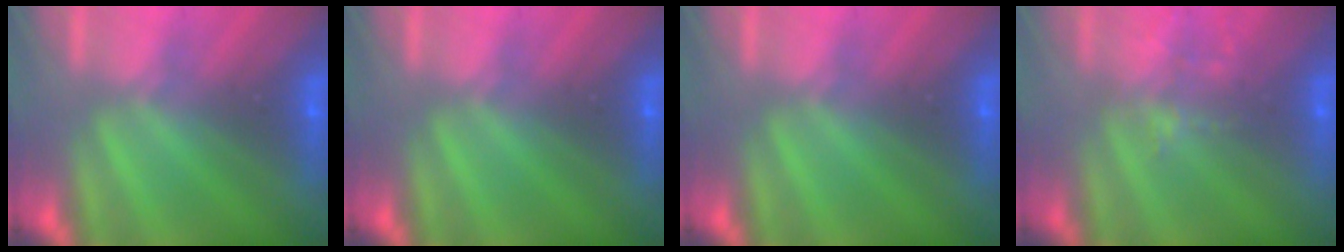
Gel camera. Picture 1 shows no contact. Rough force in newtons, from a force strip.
{"total": 0.0}
{"total": 0.0}
{"total": 1.6}